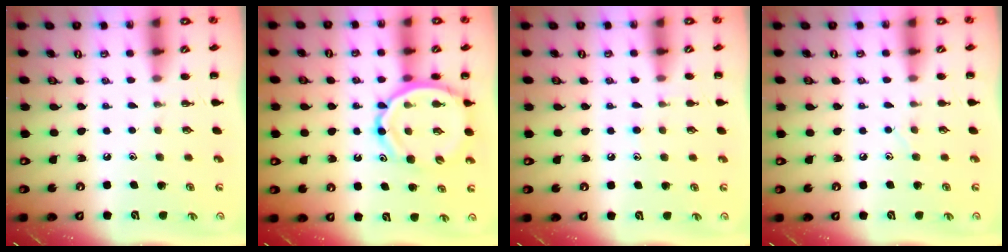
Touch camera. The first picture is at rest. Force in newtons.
{"total": 12.3, "press": 11.8, "slide": 3.3}
{"total": 7.8, "press": 7.4, "slide": 2.2}
{"total": 3.9, "press": 3.8, "slide": 1.1}